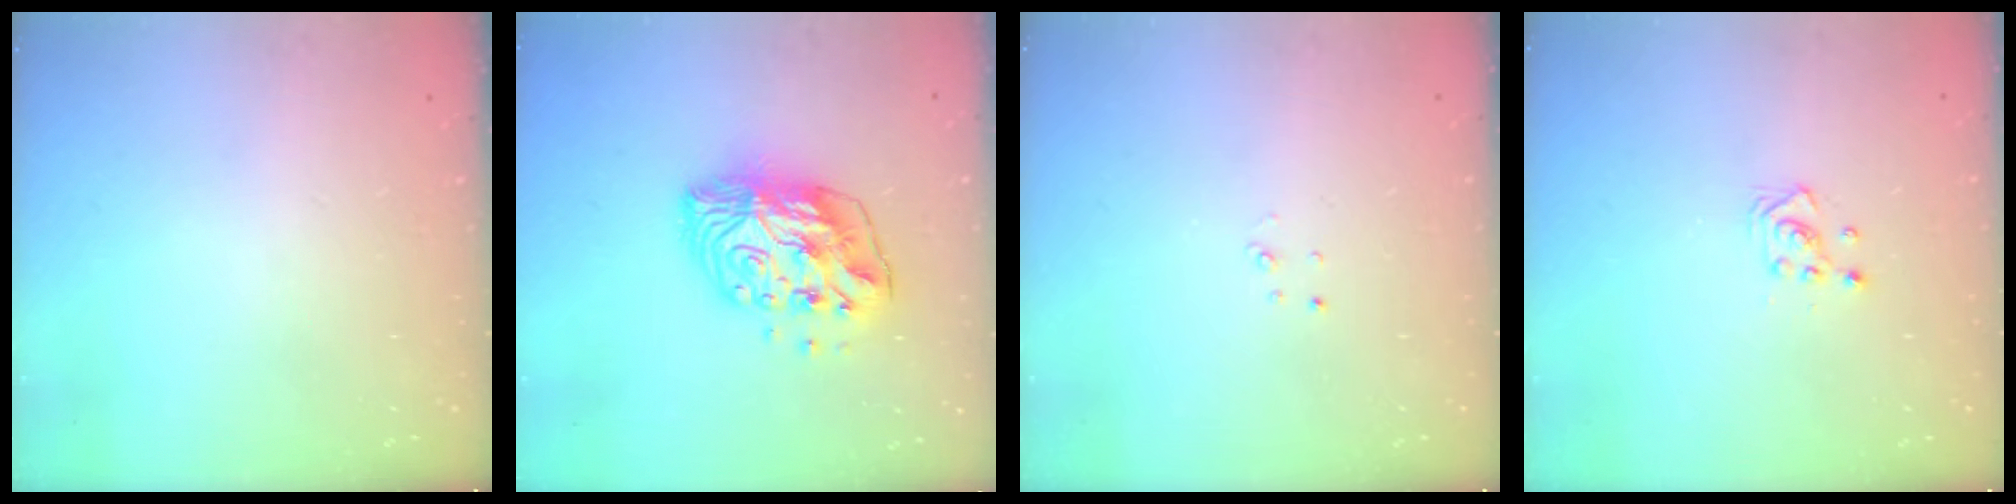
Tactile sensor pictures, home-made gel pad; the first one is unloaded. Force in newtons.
{"total": 11.7, "press": 11.6, "slide": 1.3}
{"total": 2.2, "press": 2.2, "slide": 0.2}
{"total": 3.1, "press": 3.1, "slide": 0.3}